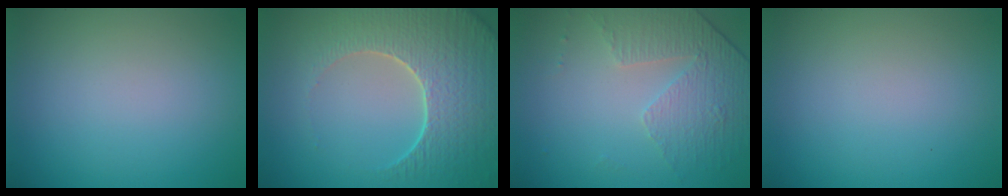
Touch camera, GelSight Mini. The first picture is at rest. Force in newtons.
{"total": 6.6, "press": 5.4, "slide": 3.8}
{"total": 4.7, "press": 3.1, "slide": 3.5}
{"total": 0.0}